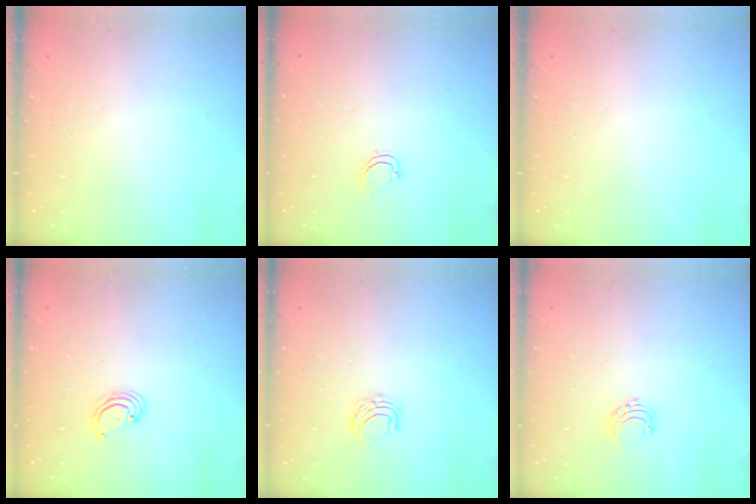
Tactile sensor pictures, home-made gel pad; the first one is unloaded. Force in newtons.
{"total": 3.7, "press": 3.7, "slide": 0.3}
{"total": 0.0}
{"total": 2.7, "press": 2.7, "slide": 0.7}
{"total": 5.2, "press": 5.2, "slide": 0.4}
{"total": 5.2, "press": 5.1, "slide": 0.5}